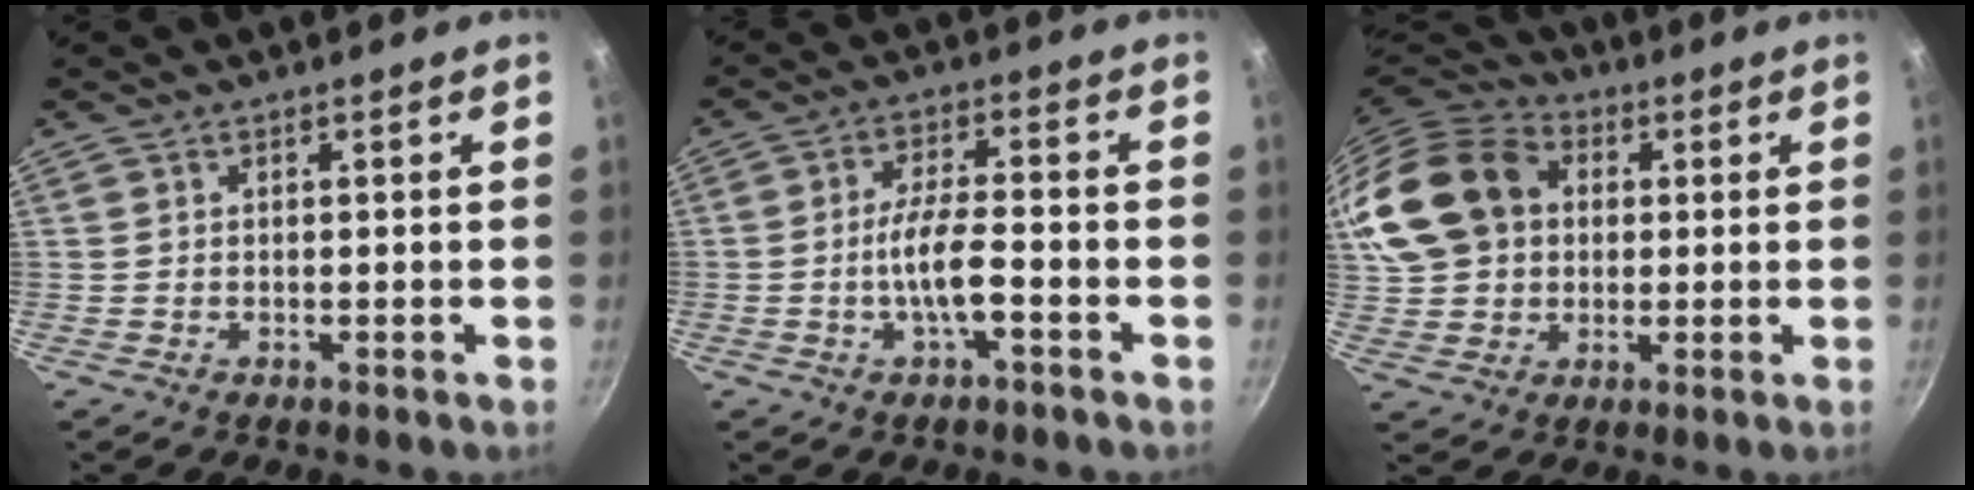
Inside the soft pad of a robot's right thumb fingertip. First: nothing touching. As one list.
[{"total": 7.0, "force": [-2.5, 1.7, 6.3], "torque": [-0.118, 0.025, -0.051]}, {"total": 19.2, "force": [4.0, 15.3, 11.0], "torque": [-0.214, 0.030, 0.069]}]